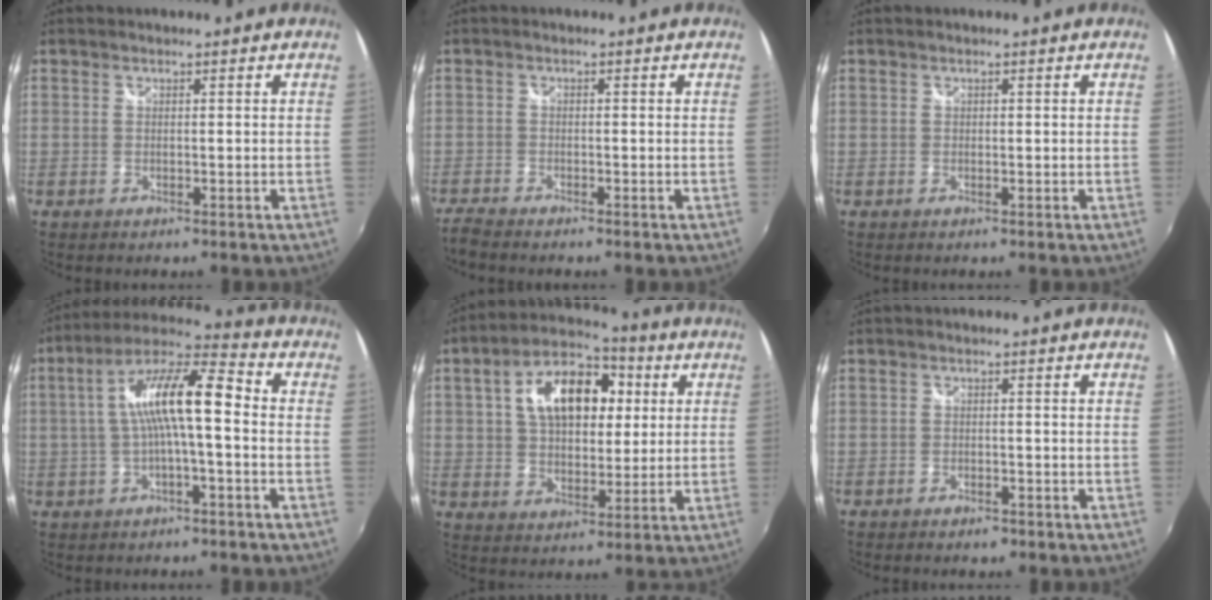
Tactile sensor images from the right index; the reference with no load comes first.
{"total": 3.4, "force": [-3.2, 0.3, 1.0], "torque": [-0.036, -0.014, -0.061]}
{"total": 0.0}
{"total": 12.3, "force": [-0.5, 2.7, 12.0], "torque": [-0.224, 0.028, -0.011]}
{"total": 16.3, "force": [4.4, 9.9, 12.2], "torque": [-0.220, 0.042, 0.067]}
{"total": 2.4, "force": [-1.9, 1.1, 0.9], "torque": [-0.022, -0.007, -0.031]}